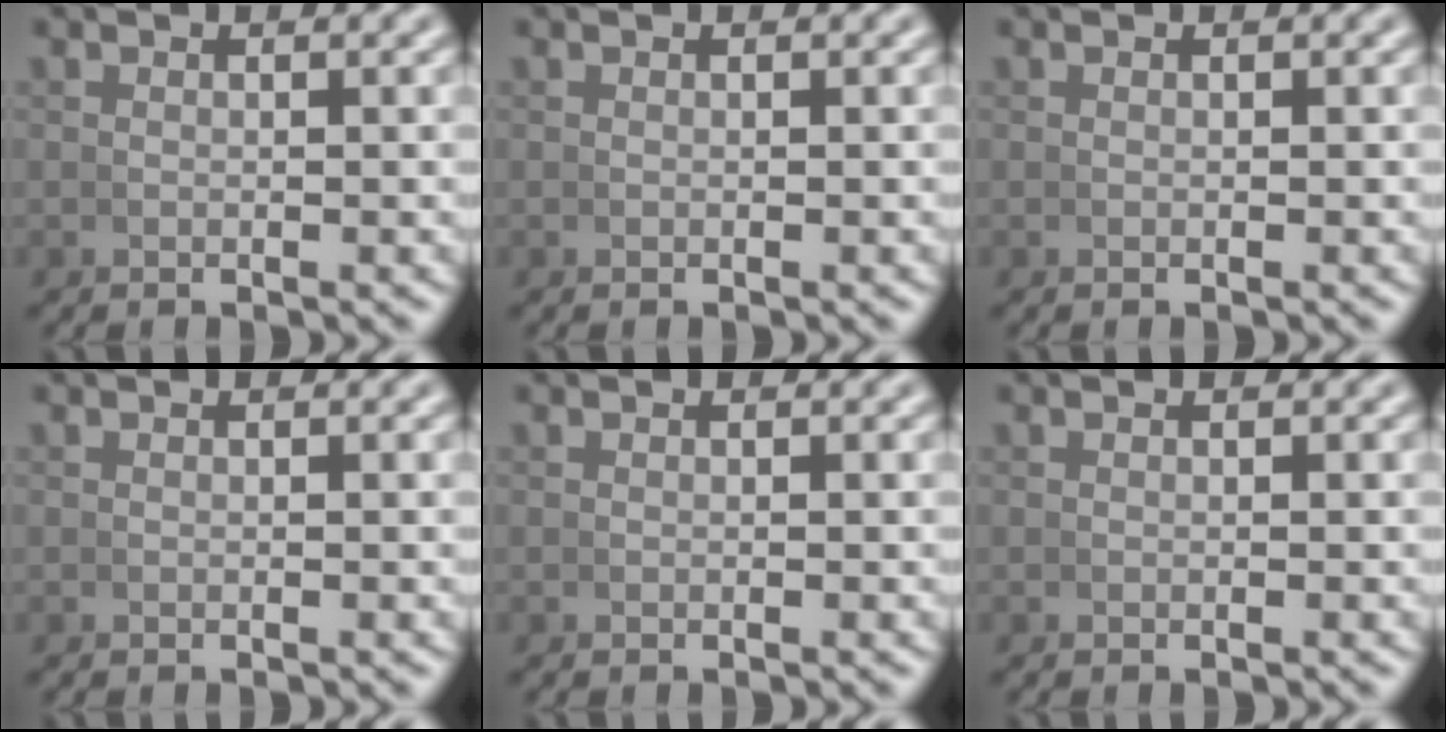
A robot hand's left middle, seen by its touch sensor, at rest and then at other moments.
{"total": 0.0}
{"total": 0.0}
{"total": 0.0}
{"total": 0.0}
{"total": 0.0}